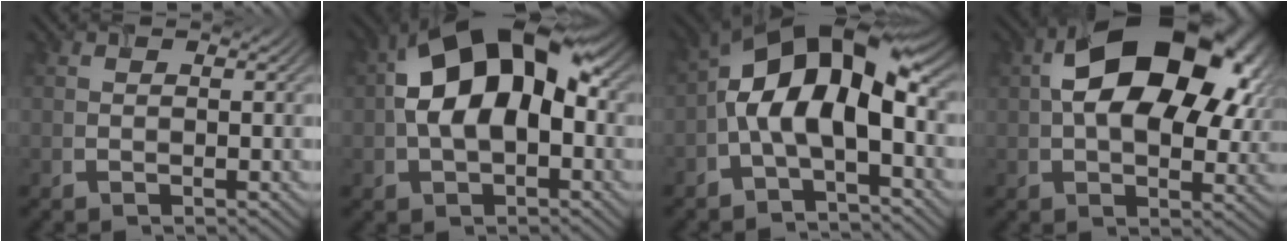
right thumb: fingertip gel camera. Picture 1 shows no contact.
{"total": 14.8, "force": [2.0, 8.5, 12.0], "torque": [-0.201, 0.017, 0.030]}
{"total": 12.4, "force": [-0.4, 5.9, 10.8], "torque": [-0.191, 0.022, -0.016]}
{"total": 17.9, "force": [4.7, 10.4, 13.8], "torque": [-0.219, 0.016, 0.075]}